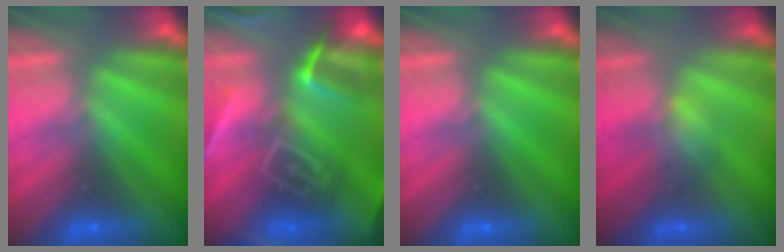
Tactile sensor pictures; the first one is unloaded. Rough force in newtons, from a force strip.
{"total": 9.3}
{"total": 0.0}
{"total": 2.6}